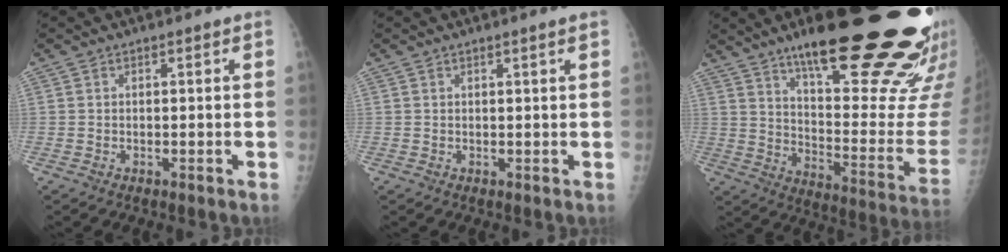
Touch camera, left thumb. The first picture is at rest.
{"total": 1.8, "force": [1.2, -0.2, 1.3], "torque": [-0.017, 0.001, 0.018]}
{"total": 30.4, "force": [20.6, 7.2, 21.1], "torque": [-0.246, -0.091, 0.296]}